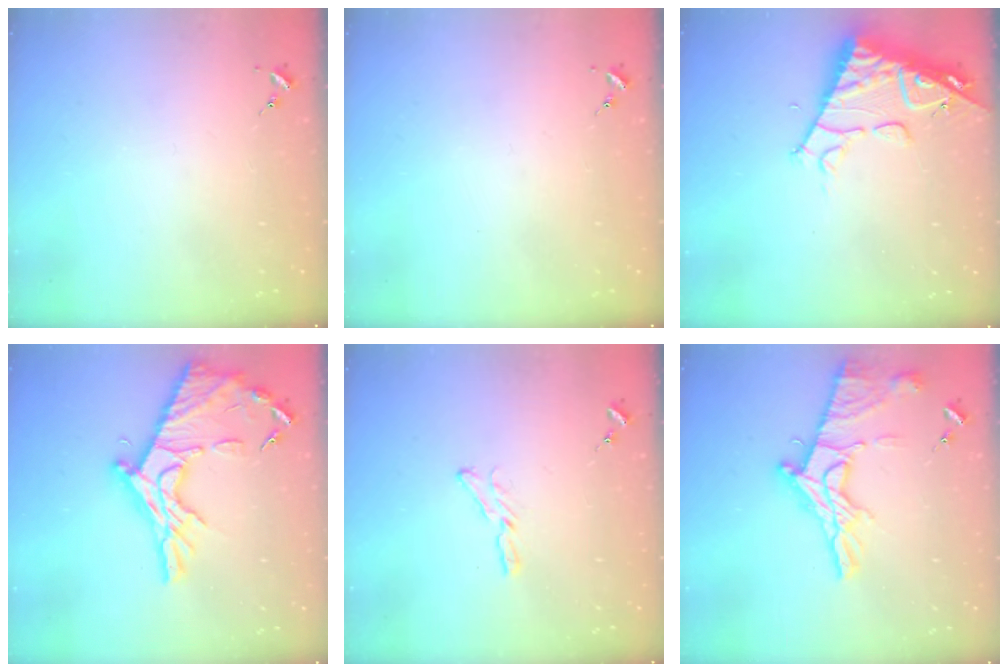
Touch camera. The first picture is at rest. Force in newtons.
{"total": 0.0}
{"total": 12.3, "press": 12.2, "slide": 1.6}
{"total": 20.1, "press": 20.1, "slide": 1.5}
{"total": 5.4, "press": 5.4, "slide": 0.2}
{"total": 18.5, "press": 18.4, "slide": 1.5}